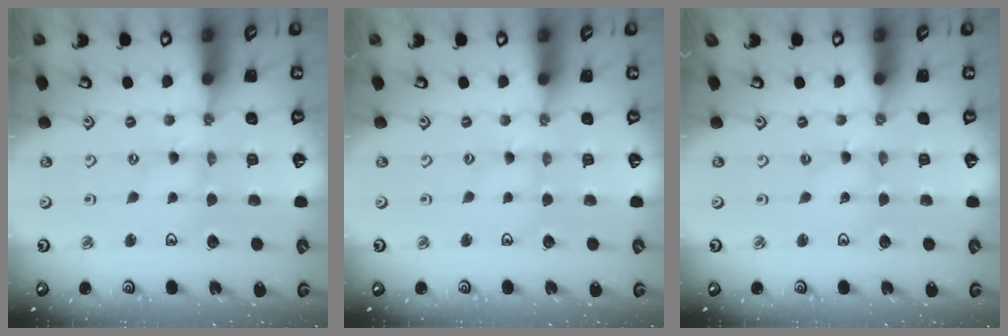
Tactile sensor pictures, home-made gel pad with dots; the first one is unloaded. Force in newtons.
{"total": 0.6, "press": 0.5, "slide": 0.2}
{"total": 0.0}